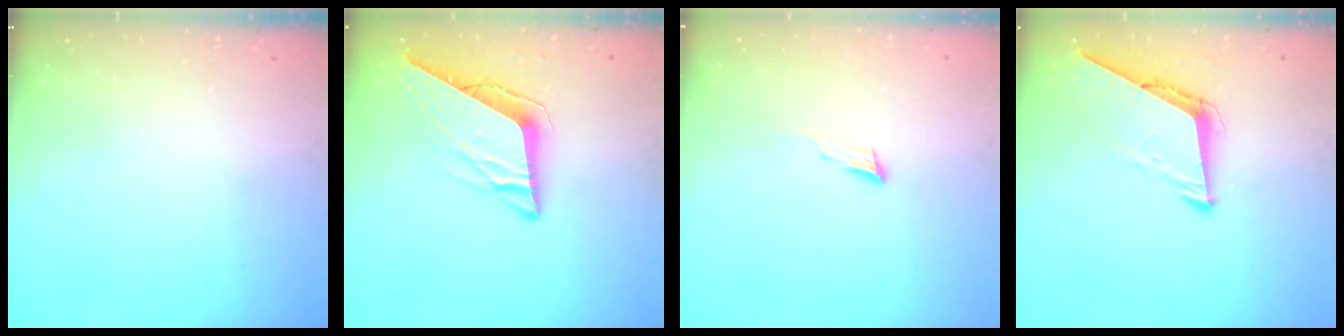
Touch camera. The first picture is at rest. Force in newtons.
{"total": 9.8, "press": 9.7, "slide": 1.1}
{"total": 4.8, "press": 4.7, "slide": 1.0}
{"total": 7.1, "press": 7.1, "slide": 0.5}